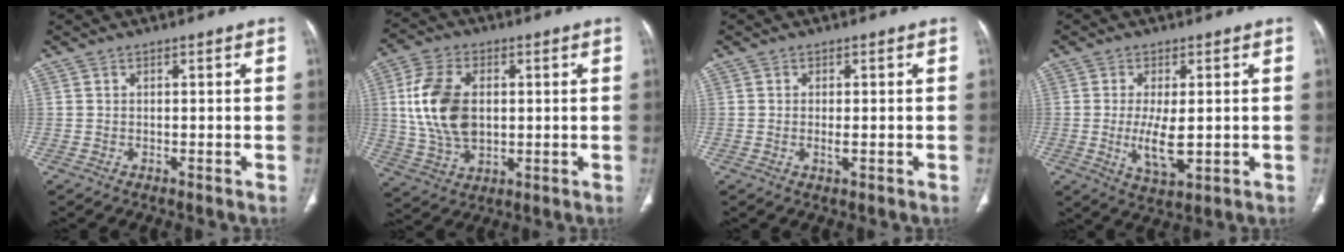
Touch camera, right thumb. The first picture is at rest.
{"total": 14.0, "force": [1.6, 8.9, 10.7], "torque": [-0.204, -0.001, 0.035]}
{"total": 1.7, "force": [-0.3, 0.7, 1.5], "torque": [-0.033, -0.004, -0.005]}
{"total": 7.8, "force": [-0.6, 3.3, 7.1], "torque": [-0.127, -0.017, -0.002]}